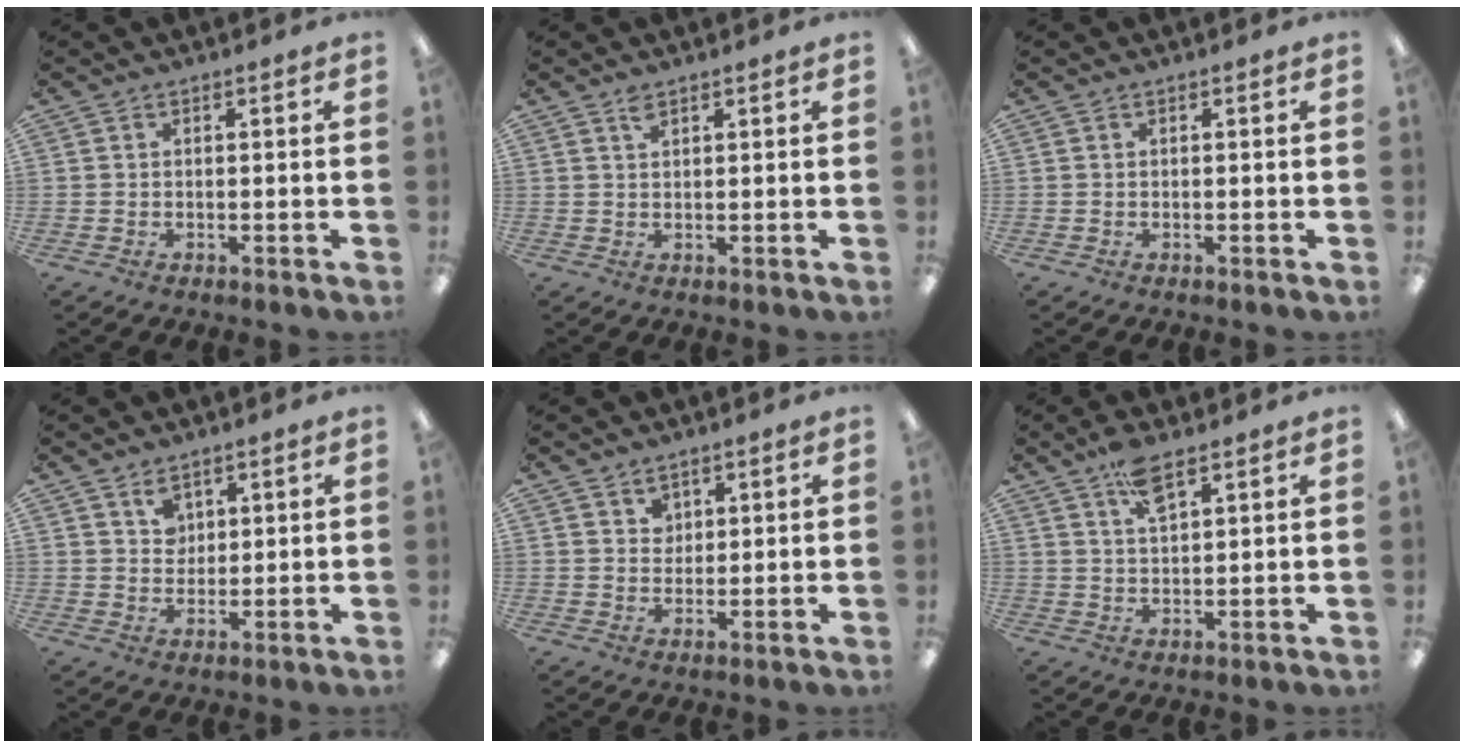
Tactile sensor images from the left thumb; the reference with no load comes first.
{"total": 1.9, "force": [1.5, 0.7, 1.0], "torque": [-0.017, -0.003, 0.025]}
{"total": 0.0}
{"total": 4.2, "force": [2.7, 3.0, 1.1], "torque": [-0.006, -0.009, 0.047]}
{"total": 3.2, "force": [2.1, 2.4, 0.5], "torque": [0.008, -0.010, 0.035]}
{"total": 6.3, "force": [4.2, 2.1, 4.2], "torque": [-0.079, -0.011, 0.072]}